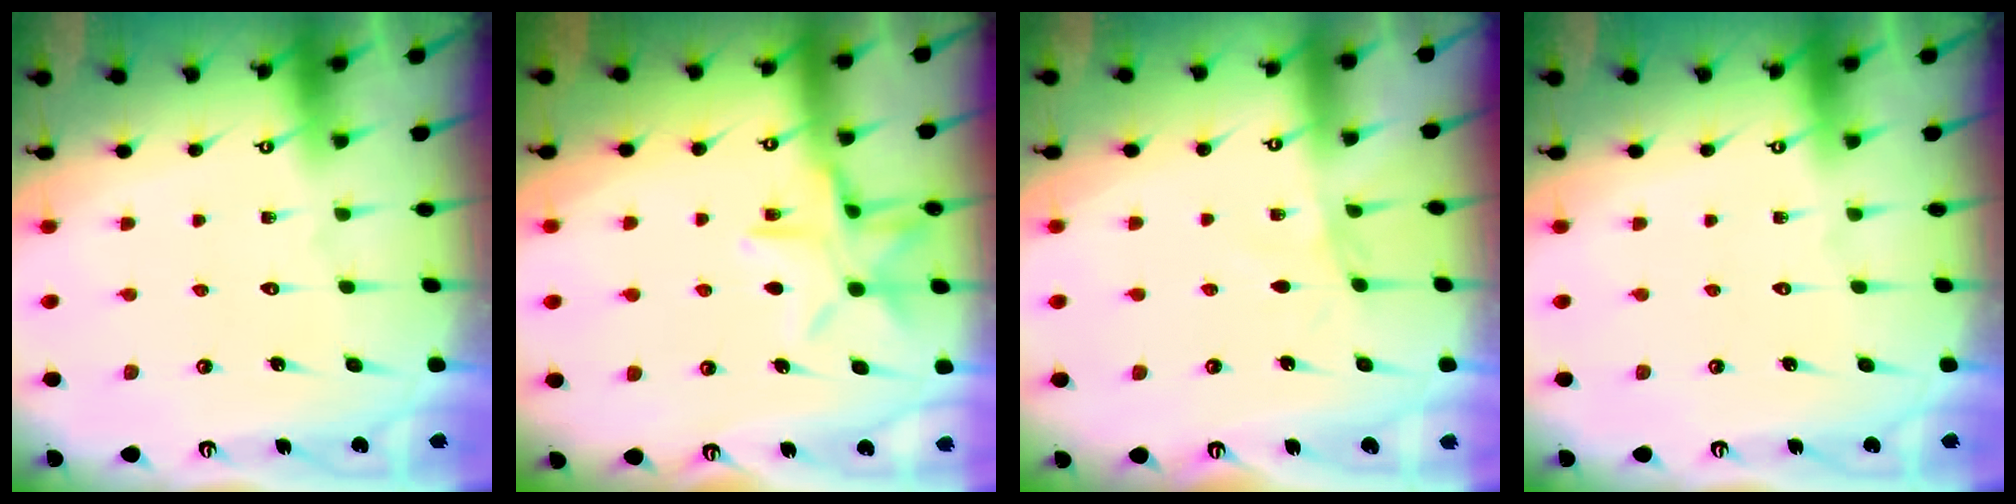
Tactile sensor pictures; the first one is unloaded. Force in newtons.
{"total": 12.5, "press": 12.4, "slide": 0.9}
{"total": 2.7, "press": 2.7, "slide": 0.4}
{"total": 0.0}